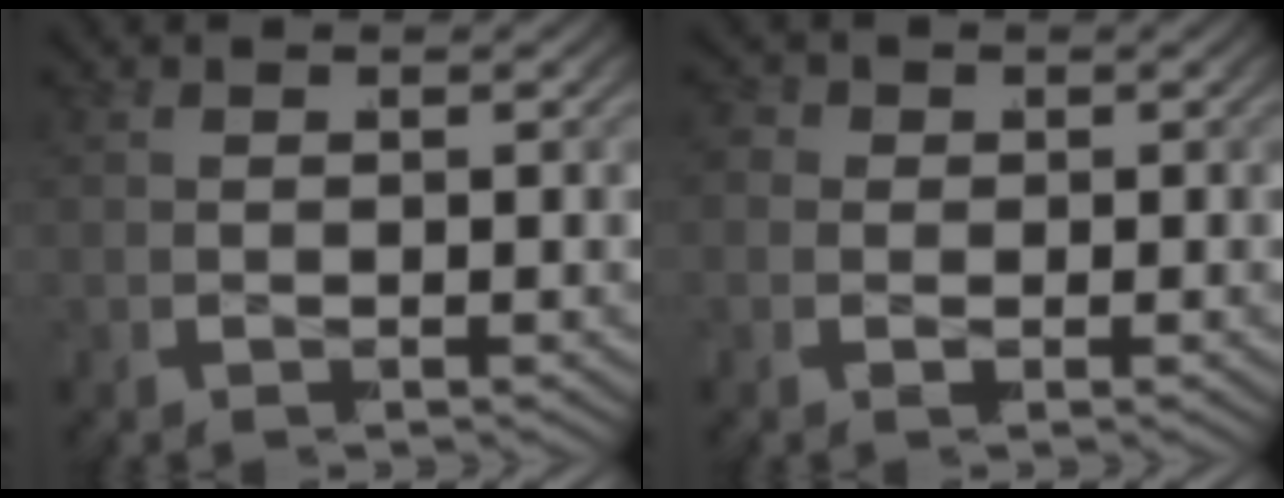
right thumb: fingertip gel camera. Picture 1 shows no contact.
{"total": 2.5, "force": [-0.1, 2.4, 0.8], "torque": [-0.026, -0.014, -0.001]}